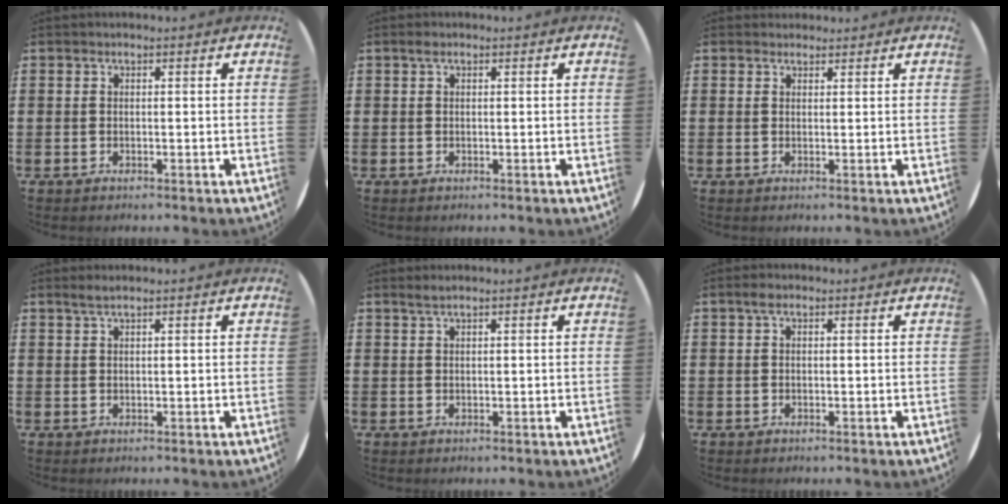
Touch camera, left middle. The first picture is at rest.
{"total": 0.7, "force": [0.4, 0.3, 0.4], "torque": [-0.002, 0.000, 0.005]}
{"total": 1.1, "force": [1.0, 0.3, -0.1], "torque": [0.000, 0.002, 0.020]}
{"total": 1.4, "force": [1.0, 0.0, 0.9], "torque": [-0.018, 0.002, 0.018]}
{"total": 1.1, "force": [0.8, 0.0, 0.7], "torque": [-0.014, 0.001, 0.014]}
{"total": 1.1, "force": [0.5, 0.6, 0.7], "torque": [-0.009, 0.001, 0.008]}